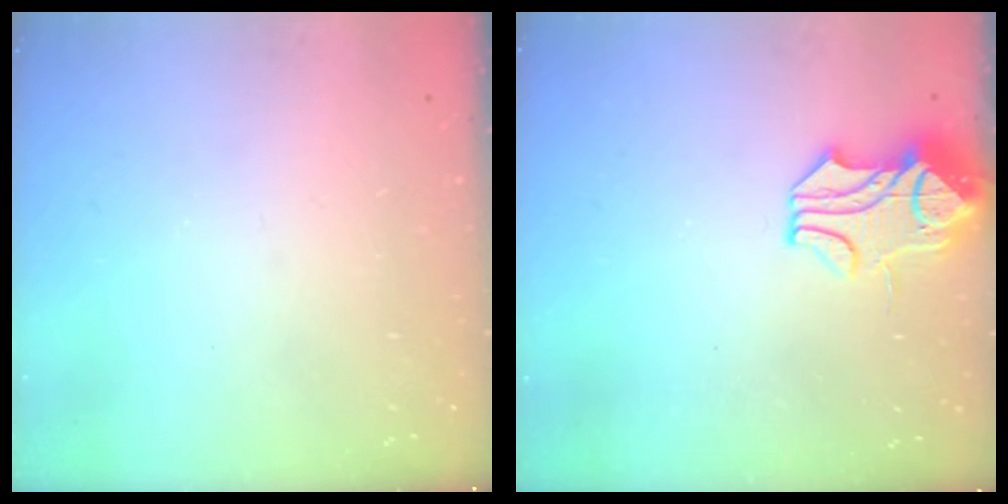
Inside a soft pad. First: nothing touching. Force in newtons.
{"total": 1.6, "press": 0.9, "slide": 1.3}